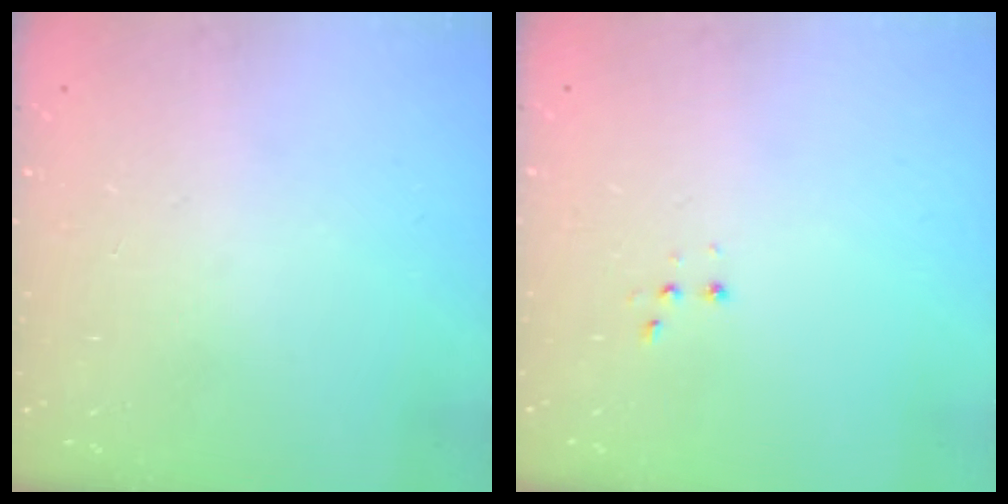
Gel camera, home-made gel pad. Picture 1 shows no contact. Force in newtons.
{"total": 2.8, "press": 2.7, "slide": 0.7}